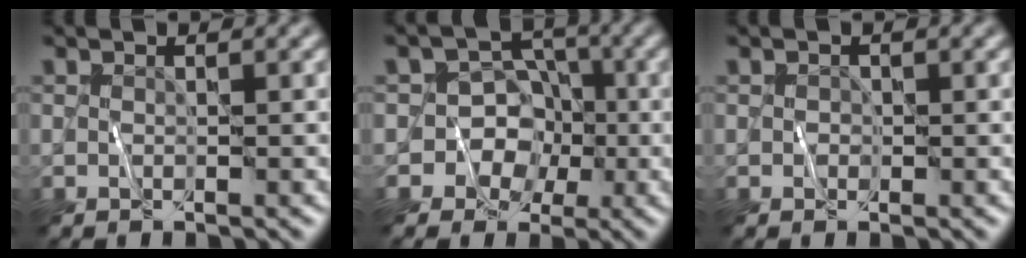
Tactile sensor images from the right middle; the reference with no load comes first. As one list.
[{"total": 6.3, "force": [-2.1, 5.9, 0.7], "torque": [0.020, 0.020, -0.057]}, {"total": 0.0}]